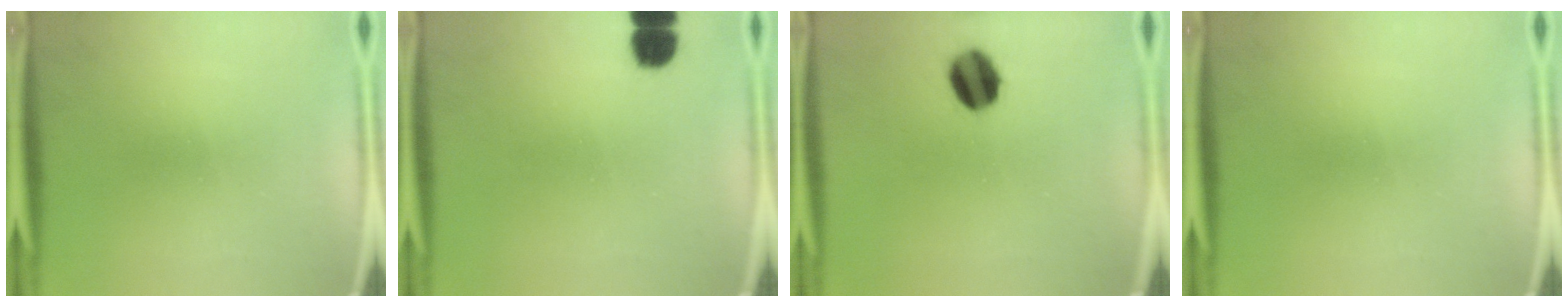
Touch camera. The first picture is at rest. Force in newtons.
{"total": 4.9}
{"total": 9.4}
{"total": 0.0}